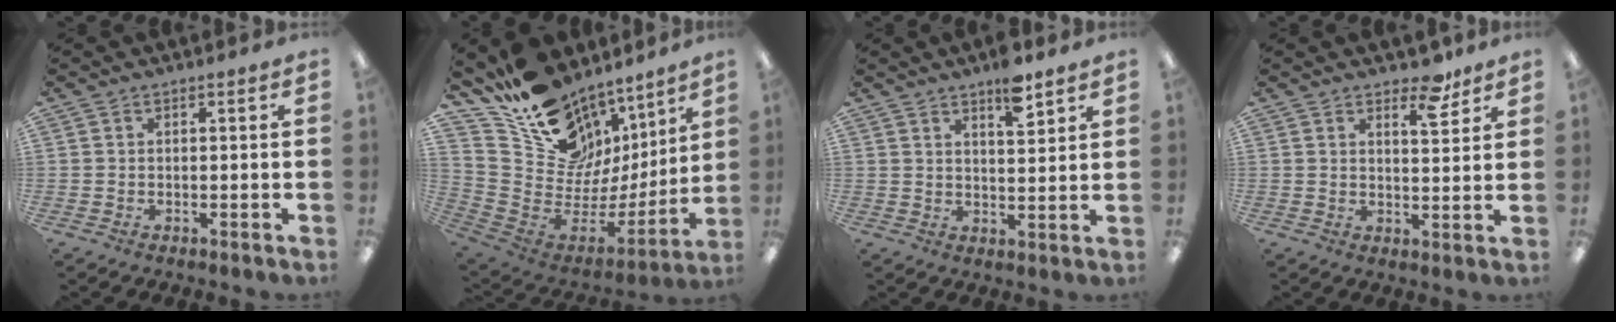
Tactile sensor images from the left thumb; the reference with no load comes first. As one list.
[{"total": 17.1, "force": [11.5, 11.1, 6.3], "torque": [-0.110, -0.107, 0.224]}, {"total": 7.3, "force": [5.5, 2.2, 4.3], "torque": [-0.057, -0.033, 0.091]}, {"total": 7.3, "force": [5.5, 2.8, 3.9], "torque": [-0.034, -0.035, 0.089]}]